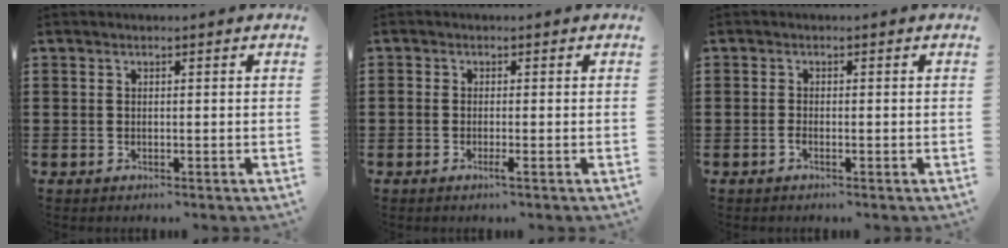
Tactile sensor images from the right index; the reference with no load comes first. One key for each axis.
{"total": 1.5, "fx": -0.8, "fy": 0.1, "fz": 1.3, "tx": -0.023, "ty": -0.003, "tz": -0.014}
{"total": 1.0, "fx": -0.6, "fy": 0.3, "fz": 0.8, "tx": -0.017, "ty": -0.002, "tz": -0.010}